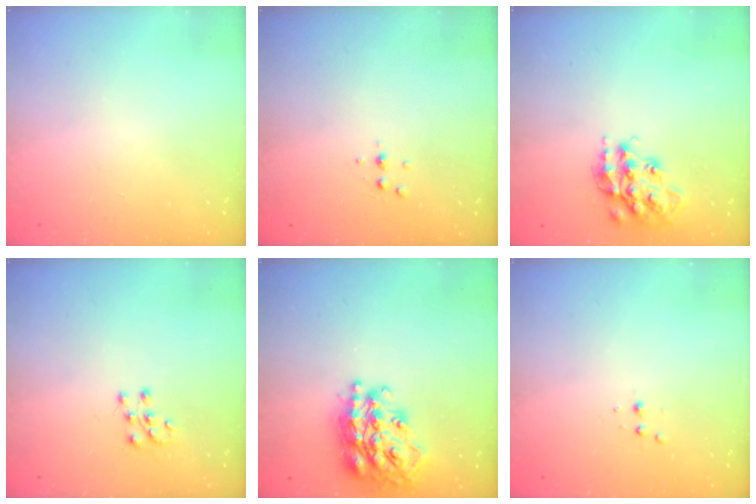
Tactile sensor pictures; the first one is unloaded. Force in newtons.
{"total": 3.1, "press": 3.1, "slide": 0.5}
{"total": 16.3, "press": 16.3, "slide": 0.8}
{"total": 6.0, "press": 5.9, "slide": 0.4}
{"total": 23.2, "press": 23.2, "slide": 1.8}
{"total": 2.5, "press": 2.4, "slide": 0.5}